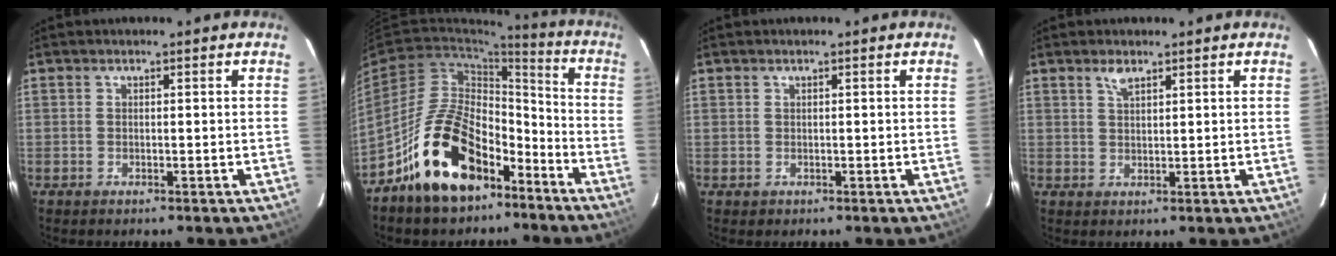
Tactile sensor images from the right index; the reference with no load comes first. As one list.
[{"total": 18.4, "force": [-11.3, 9.8, 10.7], "torque": [-0.197, 0.030, -0.172]}, {"total": 0.7, "force": [0.2, 0.7, -0.2], "torque": [0.008, 0.001, 0.003]}, {"total": 2.2, "force": [1.6, 0.9, 1.2], "torque": [-0.022, 0.002, 0.030]}]